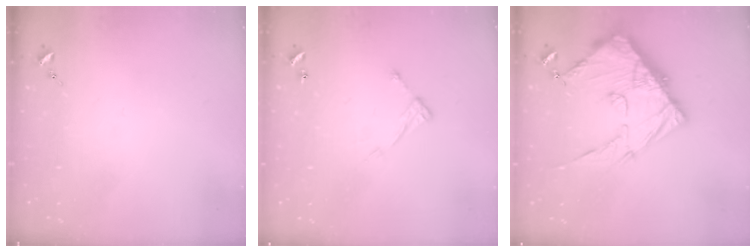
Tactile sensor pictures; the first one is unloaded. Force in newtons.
{"total": 7.3, "press": 7.3, "slide": 0.4}
{"total": 18.0, "press": 17.9, "slide": 1.6}